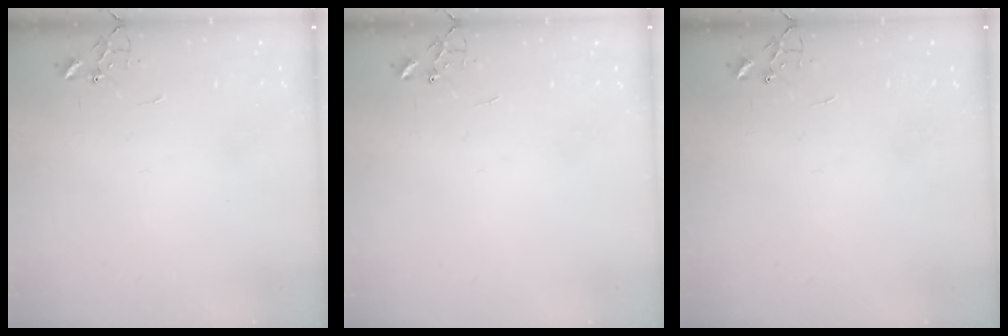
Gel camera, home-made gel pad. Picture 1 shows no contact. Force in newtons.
{"total": 0.0}
{"total": 0.0}